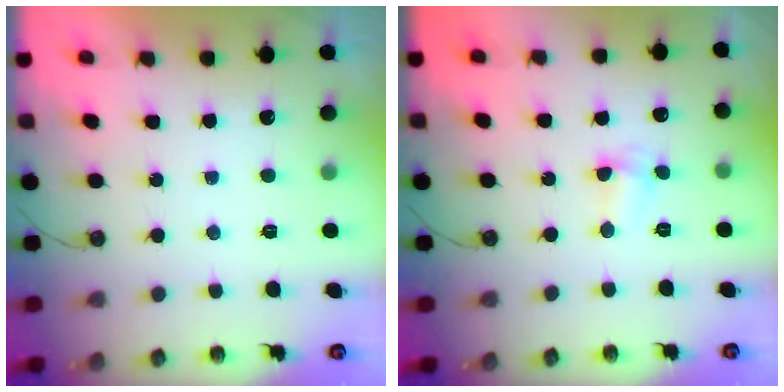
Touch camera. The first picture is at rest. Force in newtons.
{"total": 2.9, "press": 2.8, "slide": 0.7}